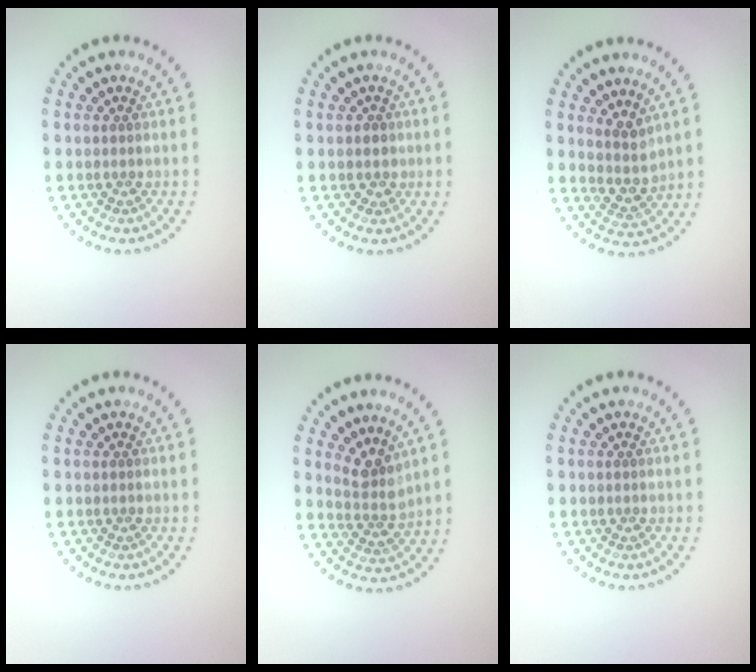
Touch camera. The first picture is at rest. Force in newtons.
{"total": 0.9, "press": 0.7, "slide": 0.6}
{"total": 2.5, "press": 1.9, "slide": 1.6}
{"total": 0.0}
{"total": 2.7, "press": 2.0, "slide": 1.9}
{"total": 0.0}